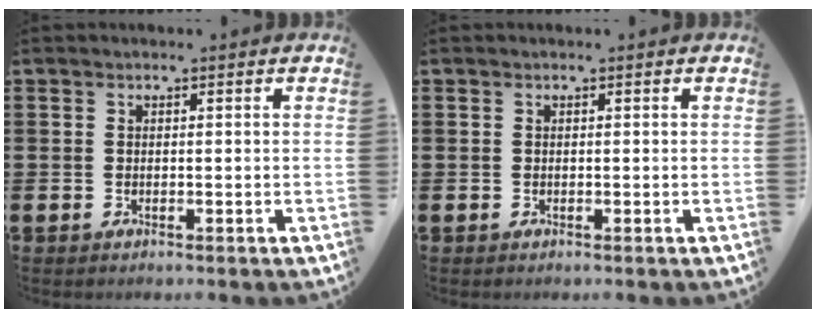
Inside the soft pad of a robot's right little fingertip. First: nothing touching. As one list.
[{"total": 0.0}]